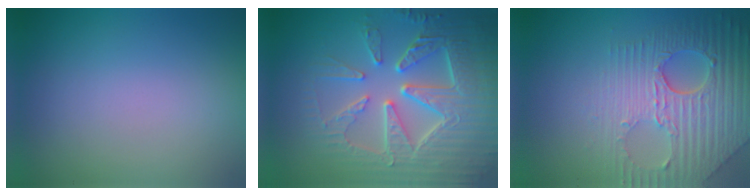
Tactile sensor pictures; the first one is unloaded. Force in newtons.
{"total": 8.6, "press": 6.4, "slide": 5.8}
{"total": 8.4, "press": 5.8, "slide": 6.1}